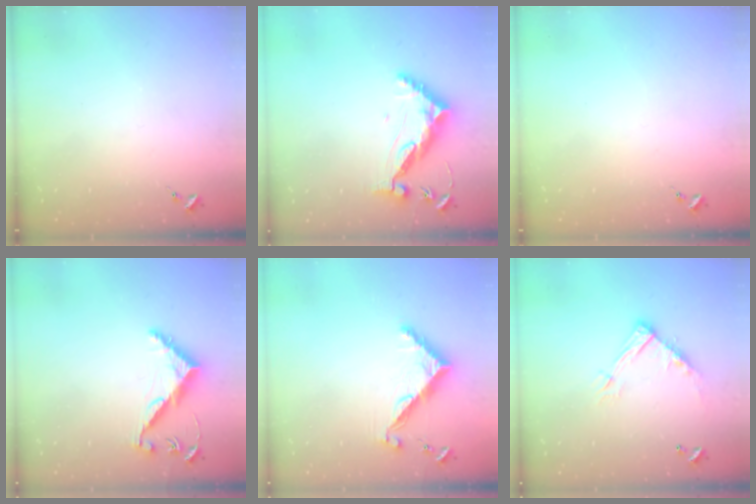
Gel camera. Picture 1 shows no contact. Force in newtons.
{"total": 10.2, "press": 10.2, "slide": 0.8}
{"total": 0.0}
{"total": 7.5, "press": 7.5, "slide": 0.5}
{"total": 7.9, "press": 7.9, "slide": 0.1}
{"total": 11.8, "press": 11.8, "slide": 0.5}